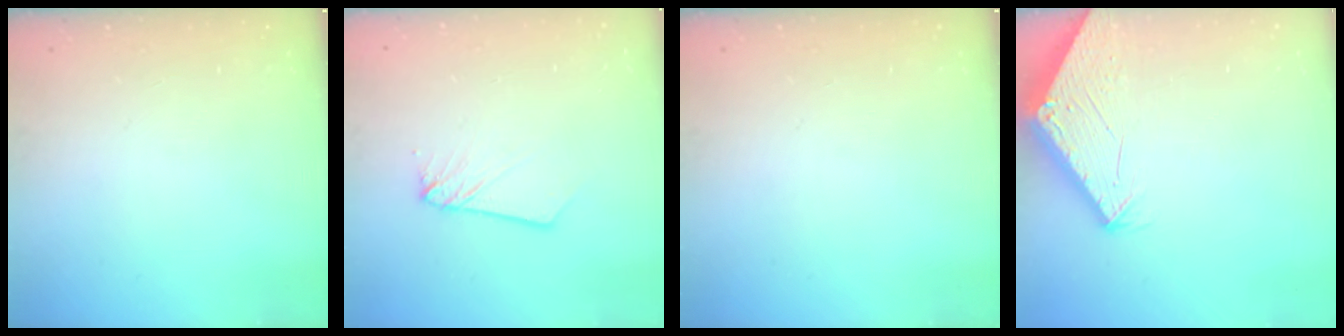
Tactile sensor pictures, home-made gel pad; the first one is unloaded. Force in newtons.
{"total": 2.5, "press": 2.5, "slide": 0.1}
{"total": 0.0}
{"total": 2.8, "press": 2.8, "slide": 0.1}